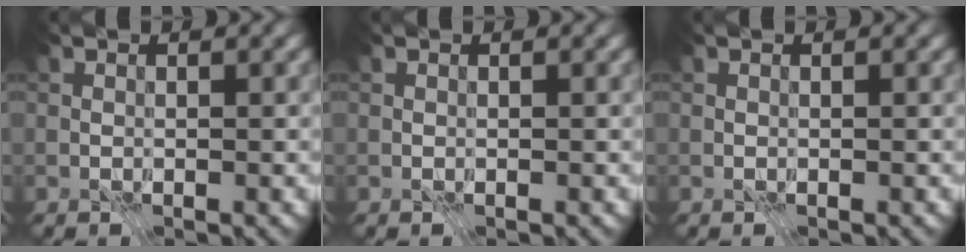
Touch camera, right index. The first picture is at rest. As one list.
[{"total": 0.0}, {"total": 0.0}]